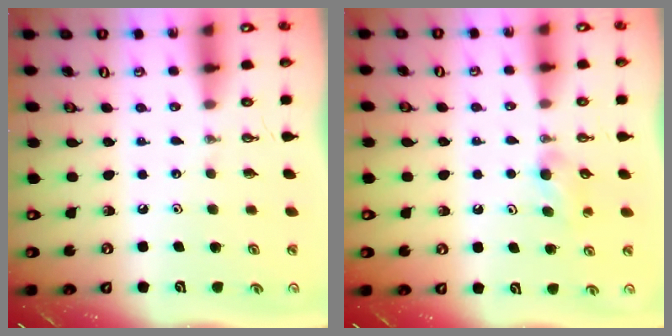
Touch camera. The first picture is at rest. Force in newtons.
{"total": 4.1, "press": 4.0, "slide": 1.1}